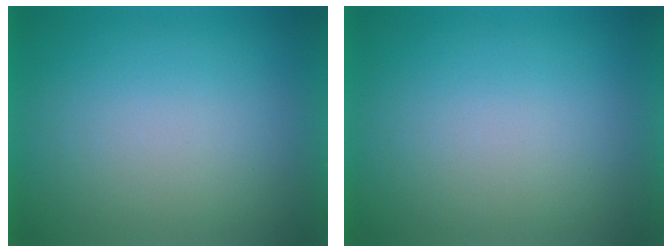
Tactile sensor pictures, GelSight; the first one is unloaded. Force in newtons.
{"total": 0.0}